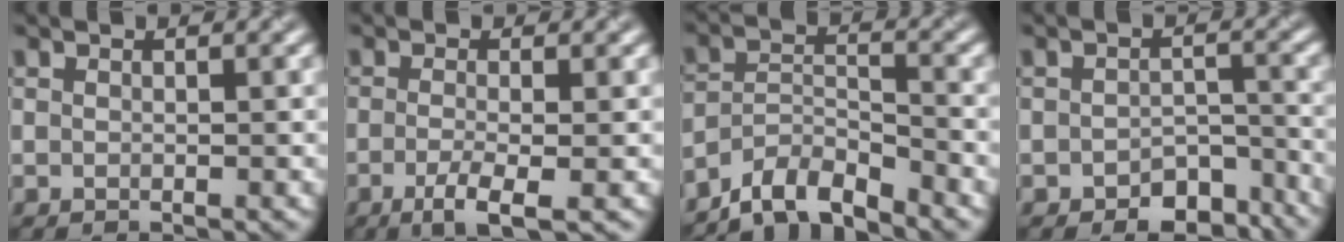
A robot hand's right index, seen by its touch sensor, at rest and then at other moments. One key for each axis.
{"total": 3.0, "fx": -1.0, "fy": 0.7, "fz": 2.8, "tx": -0.053, "ty": -0.007, "tz": -0.024}
{"total": 4.9, "fx": -4.4, "fy": 1.3, "fz": 1.9, "tx": -0.029, "ty": -0.002, "tz": -0.087}
{"total": 4.4, "fx": -3.2, "fy": 2.4, "fz": 2.0, "tx": -0.022, "ty": -0.008, "tz": -0.047}